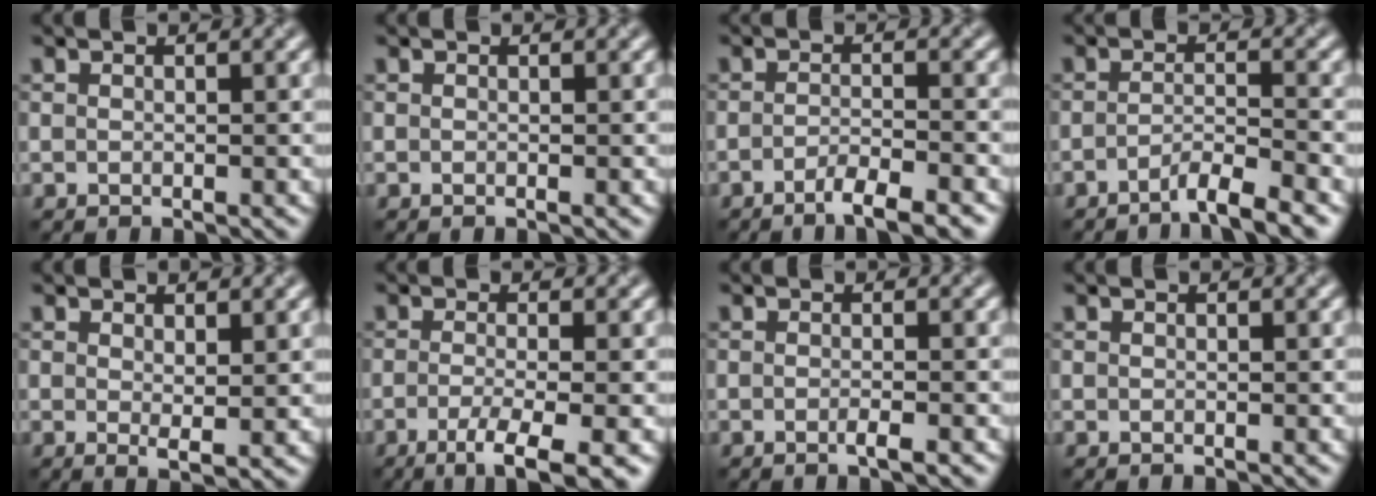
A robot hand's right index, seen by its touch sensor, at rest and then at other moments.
{"total": 0.0}
{"total": 3.3, "force": [-2.2, 0.7, 2.4], "torque": [-0.036, 0.002, -0.045]}
{"total": 3.2, "force": [-2.3, 0.4, 2.2], "torque": [-0.030, 0.004, -0.051]}
{"total": 1.7, "force": [0.7, 0.4, 1.5], "torque": [-0.023, -0.010, 0.014]}
{"total": 4.8, "force": [-2.2, 1.0, 4.1], "torque": [-0.067, -0.006, -0.043]}
{"total": 1.3, "force": [-0.5, 0.2, 1.2], "torque": [-0.016, -0.002, -0.012]}
{"total": 0.0}